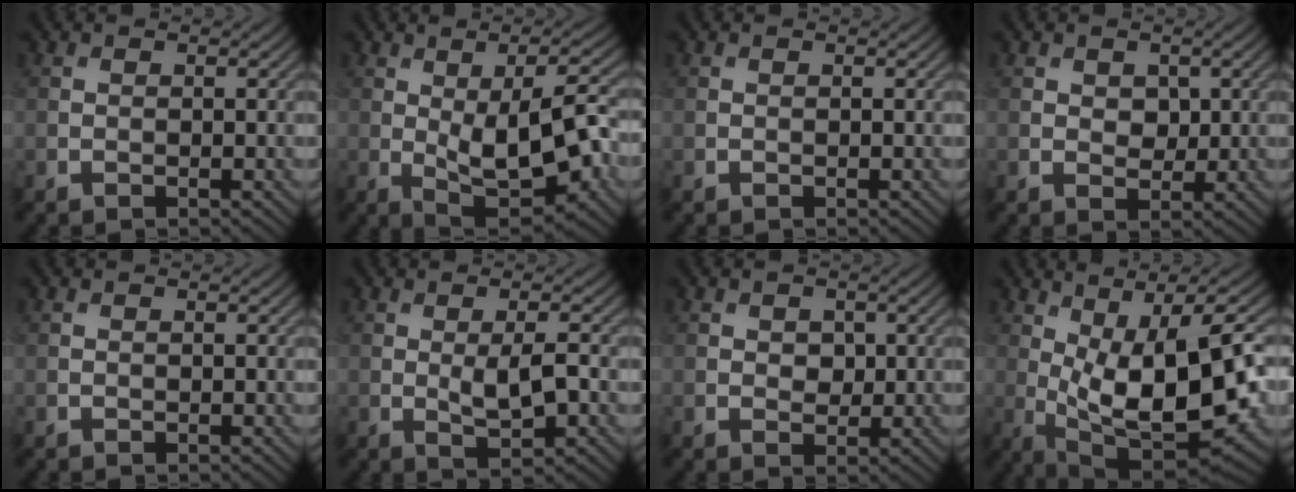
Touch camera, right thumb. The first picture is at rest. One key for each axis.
{"total": 11.4, "fx": -1.0, "fy": 4.9, "fz": 10.2, "tx": -0.171, "ty": -0.004, "tz": -0.013}
{"total": 0.0}
{"total": 2.1, "fx": 0.7, "fy": 1.6, "fz": 1.3, "tx": -0.025, "ty": -0.006, "tz": 0.010}
{"total": 0.0}
{"total": 4.5, "fx": -0.2, "fy": 1.6, "fz": 4.3, "tx": -0.082, "ty": -0.004, "tz": -0.002}
{"total": 1.7, "fx": 0.4, "fy": 1.4, "fz": 1.0, "tx": -0.019, "ty": -0.006, "tz": 0.005}
{"total": 16.1, "fx": 0.0, "fy": 6.4, "fz": 14.8, "tx": -0.250, "ty": -0.004, "tz": 0.020}